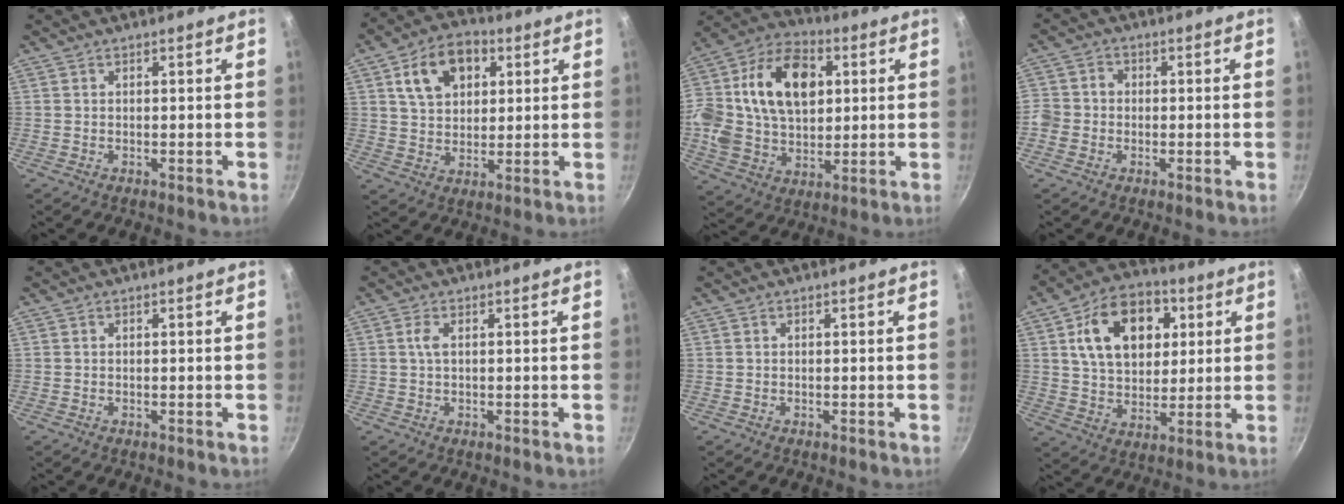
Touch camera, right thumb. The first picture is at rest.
{"total": 12.3, "force": [4.4, 8.5, 7.7], "torque": [-0.103, 0.004, 0.070]}
{"total": 25.0, "force": [5.3, 16.8, 17.8], "torque": [-0.328, 0.023, 0.085]}
{"total": 5.1, "force": [-1.4, 4.5, 1.9], "torque": [-0.024, 0.016, -0.039]}
{"total": 0.0}
{"total": 1.8, "force": [0.4, 0.8, 1.6], "torque": [-0.033, 0.002, 0.009]}
{"total": 0.0}
{"total": 17.6, "force": [5.4, 12.0, 11.8], "torque": [-0.152, 0.002, 0.084]}